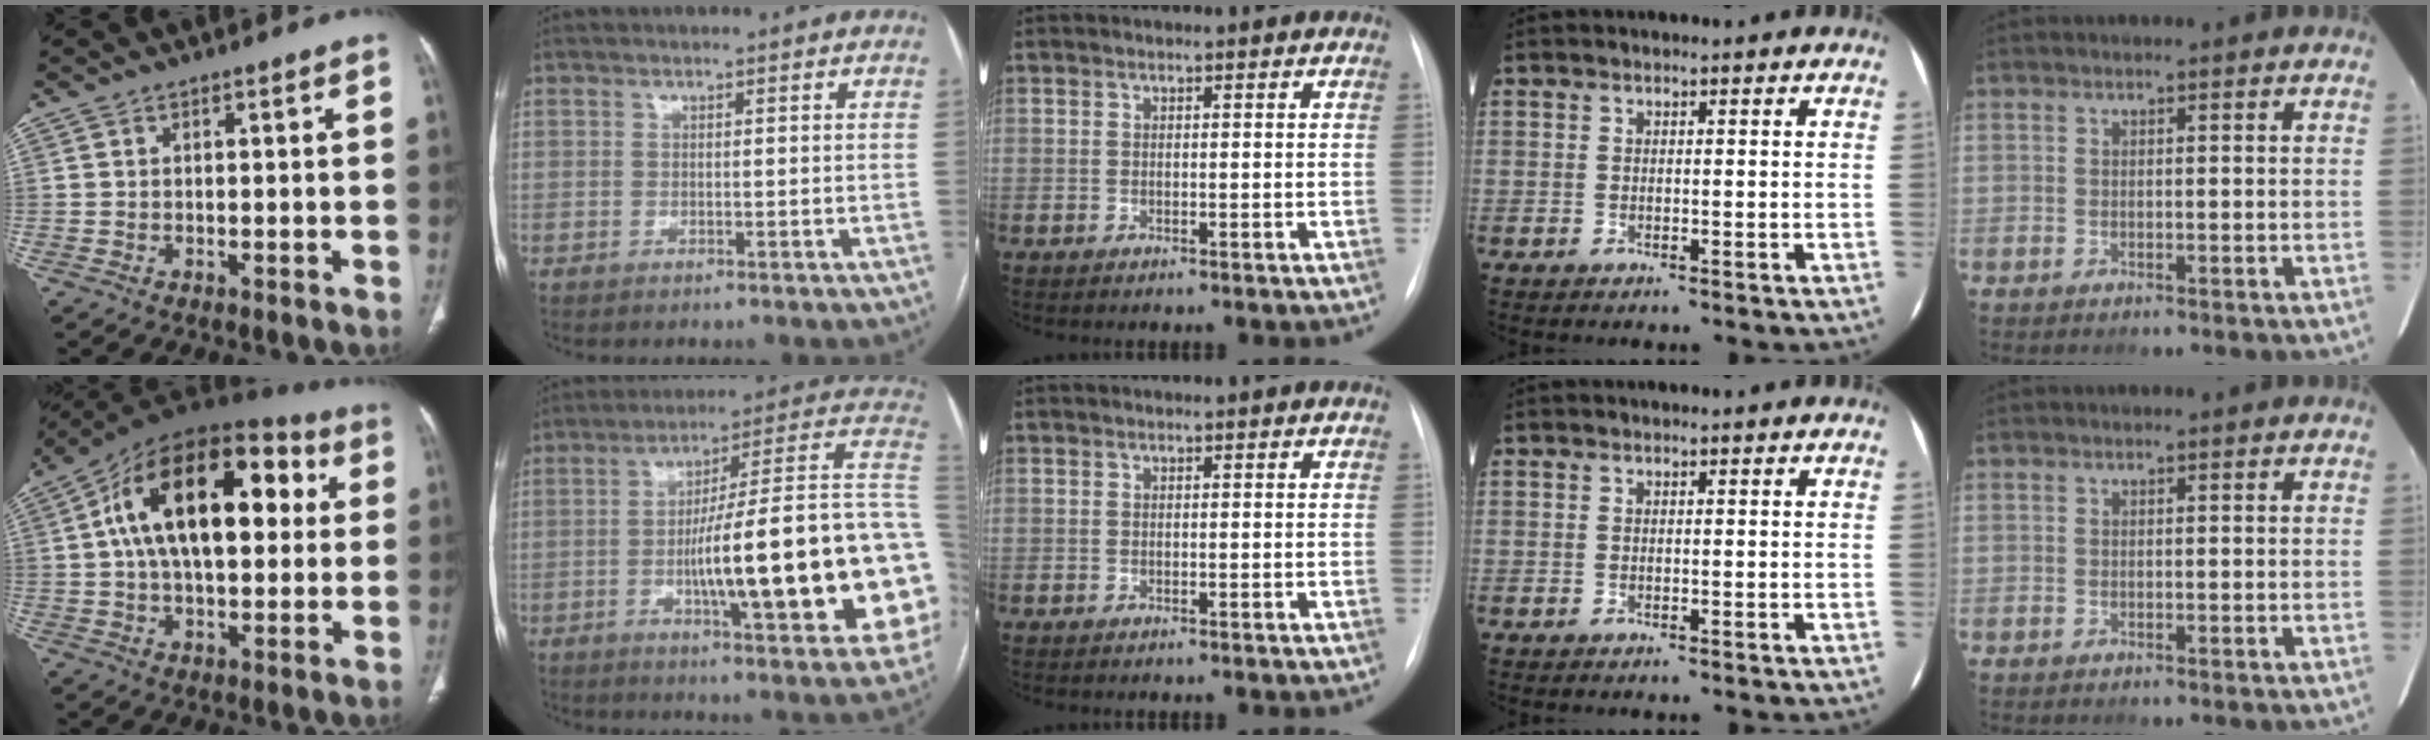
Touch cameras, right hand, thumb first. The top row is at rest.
{"thumb": {"total": 24.7, "force": [4.9, 13.4, 20.2], "torque": [-0.315, 0.036, 0.069]}, "index": {"total": 28.5, "force": [-3.4, 3.0, 28.1], "torque": [-0.316, 0.017, -0.057]}}